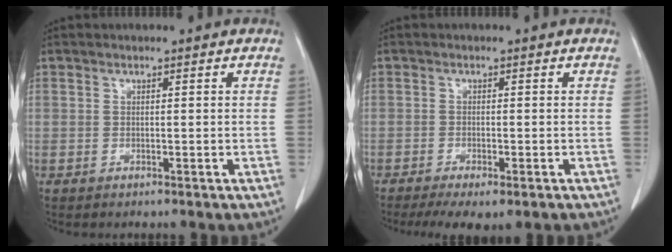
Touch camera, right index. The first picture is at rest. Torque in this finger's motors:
{"motor_torque": [0.83, -0.88, 0.20, 0.10]}